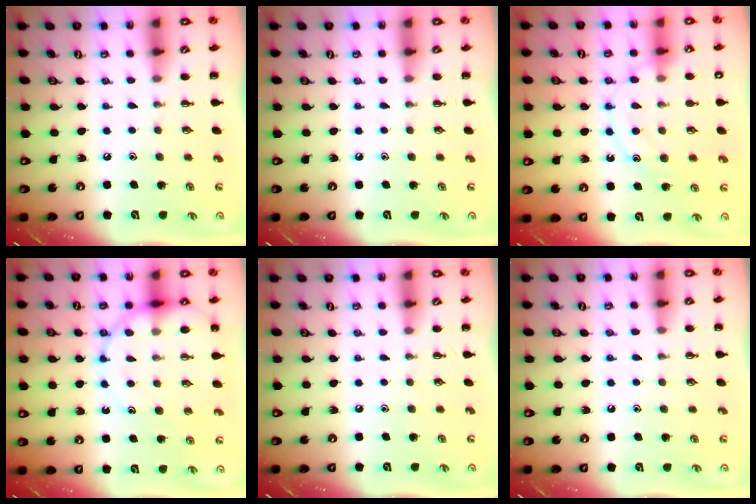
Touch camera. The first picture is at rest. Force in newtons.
{"total": 0.0}
{"total": 12.9, "press": 12.9, "slide": 0.6}
{"total": 15.0, "press": 14.3, "slide": 4.5}
{"total": 0.0}
{"total": 6.0, "press": 5.7, "slide": 2.0}